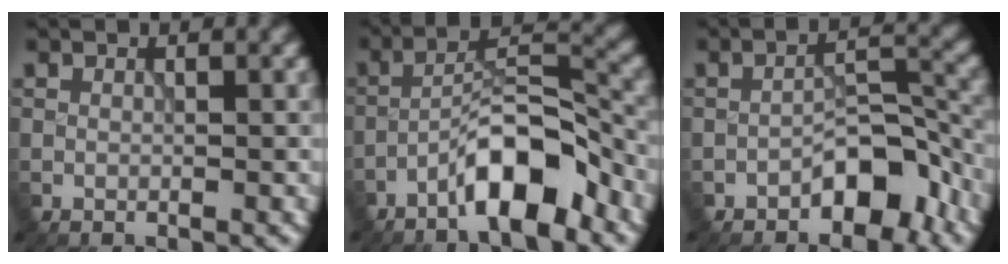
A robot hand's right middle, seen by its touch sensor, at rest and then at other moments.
{"total": 6.9, "force": [-4.3, 1.8, 5.0], "torque": [-0.081, 0.019, -0.079]}
{"total": 4.8, "force": [-3.0, 2.1, 3.1], "torque": [-0.037, 0.015, -0.049]}